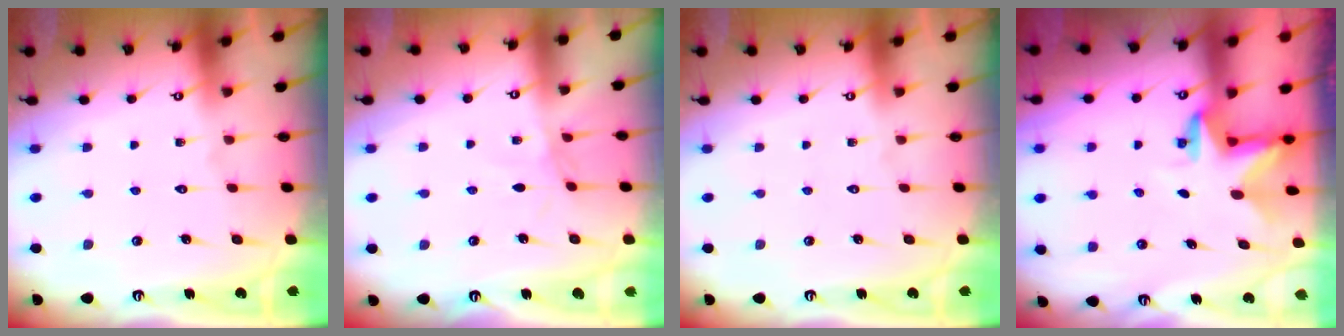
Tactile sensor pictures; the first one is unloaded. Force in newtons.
{"total": 2.3, "press": 2.3, "slide": 0.4}
{"total": 0.0}
{"total": 2.8, "press": 2.8, "slide": 0.2}